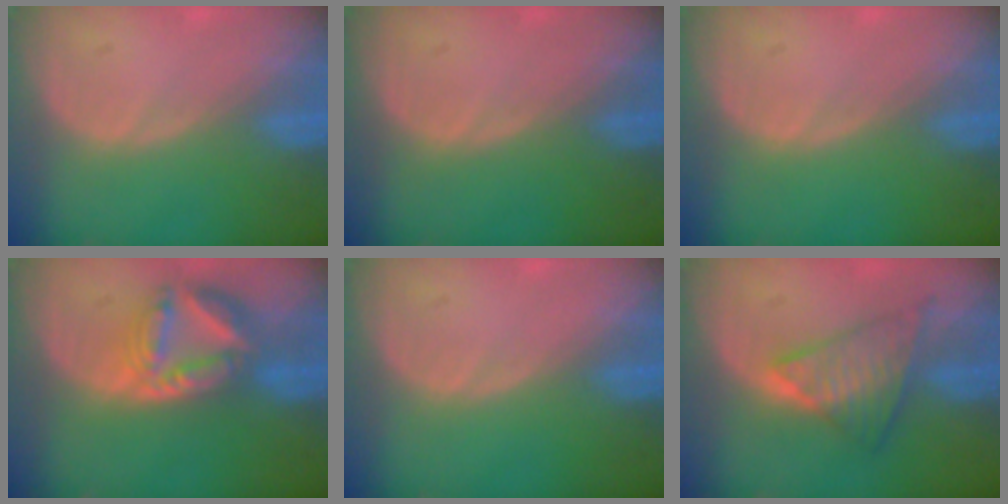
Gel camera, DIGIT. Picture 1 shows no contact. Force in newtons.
{"total": 0.0}
{"total": 0.0}
{"total": 8.1, "press": 7.0, "slide": 4.0}
{"total": 0.0}
{"total": 6.6, "press": 6.3, "slide": 1.8}